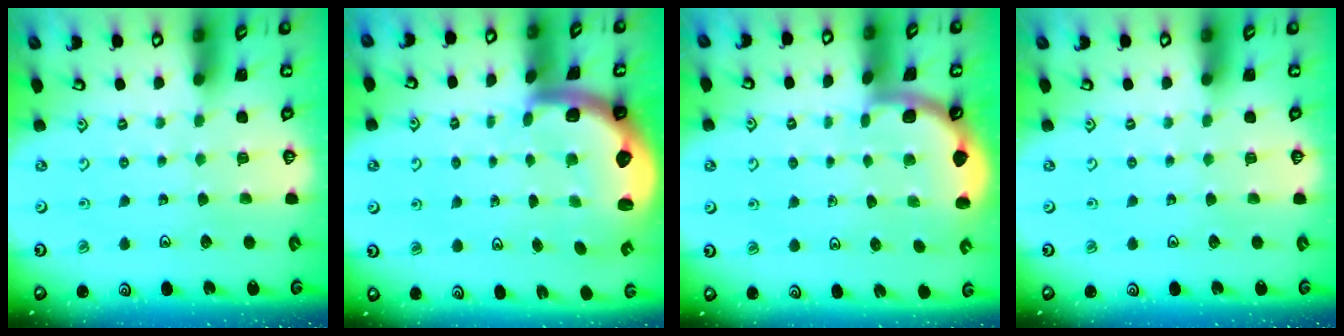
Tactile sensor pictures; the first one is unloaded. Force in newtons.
{"total": 3.6, "press": 3.4, "slide": 1.2}
{"total": 1.7, "press": 1.7, "slide": 0.0}
{"total": 0.0}